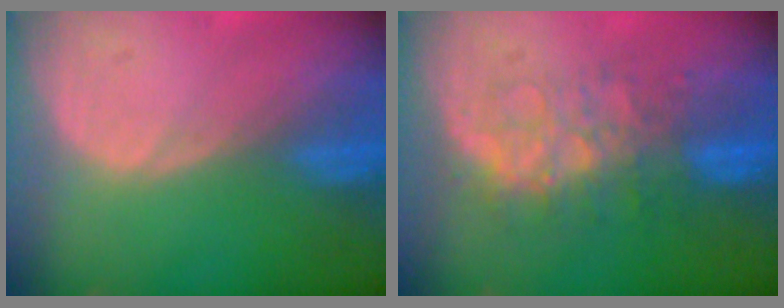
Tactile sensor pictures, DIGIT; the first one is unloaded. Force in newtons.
{"total": 7.9, "press": 7.4, "slide": 2.7}